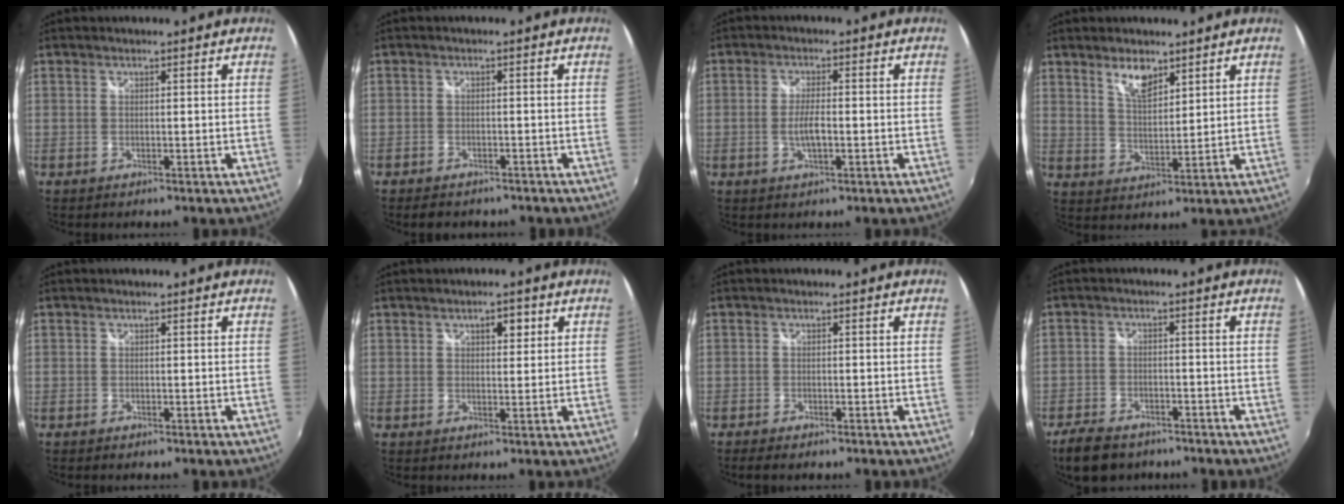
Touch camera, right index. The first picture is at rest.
{"total": 4.3, "force": [-3.5, 2.1, 1.4], "torque": [-0.039, -0.007, -0.053]}
{"total": 3.8, "force": [-1.0, 1.1, 3.5], "torque": [-0.070, -0.003, -0.018]}
{"total": 5.7, "force": [4.0, 2.3, 3.3], "torque": [-0.056, 0.001, 0.075]}
{"total": 0.0}
{"total": 2.9, "force": [1.3, 1.6, 2.0], "torque": [-0.026, 0.007, 0.020]}
{"total": 2.4, "force": [-2.0, 0.7, 1.1], "torque": [-0.030, -0.011, -0.039]}
{"total": 9.2, "force": [-7.0, 4.8, 3.5], "torque": [-0.103, 0.000, -0.118]}